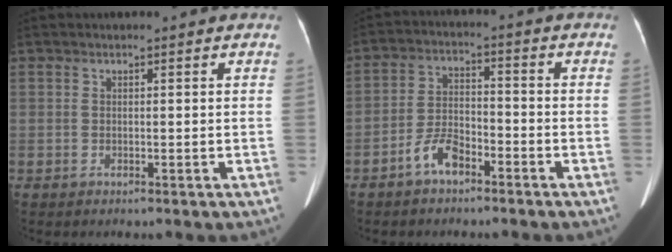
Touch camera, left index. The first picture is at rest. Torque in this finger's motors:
{"motor_torque": [0.18, 0.16, 0.09, 0.02]}